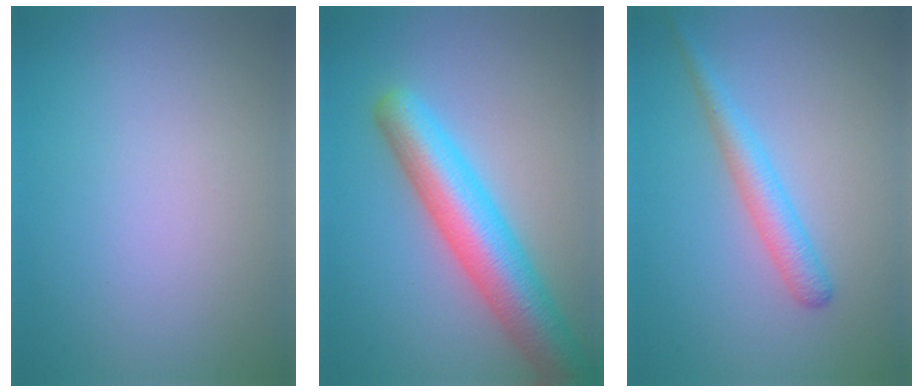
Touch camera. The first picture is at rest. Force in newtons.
{"total": 7.5, "press": 7.5, "slide": 0.2}
{"total": 2.7, "press": 2.7, "slide": 0.0}